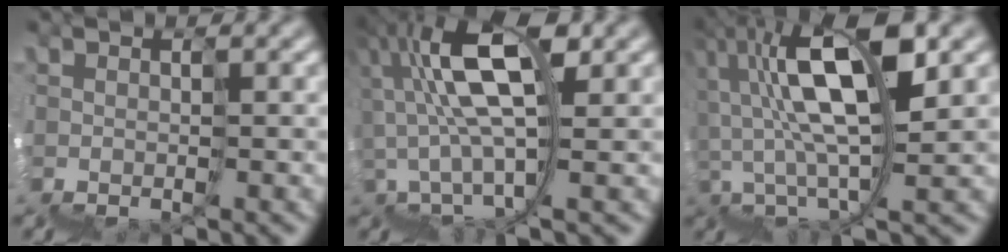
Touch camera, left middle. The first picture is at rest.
{"total": 7.5, "force": [2.6, 2.5, 6.6], "torque": [-0.127, 0.027, 0.028]}
{"total": 7.9, "force": [3.3, 2.0, 6.8], "torque": [-0.136, 0.037, 0.044]}